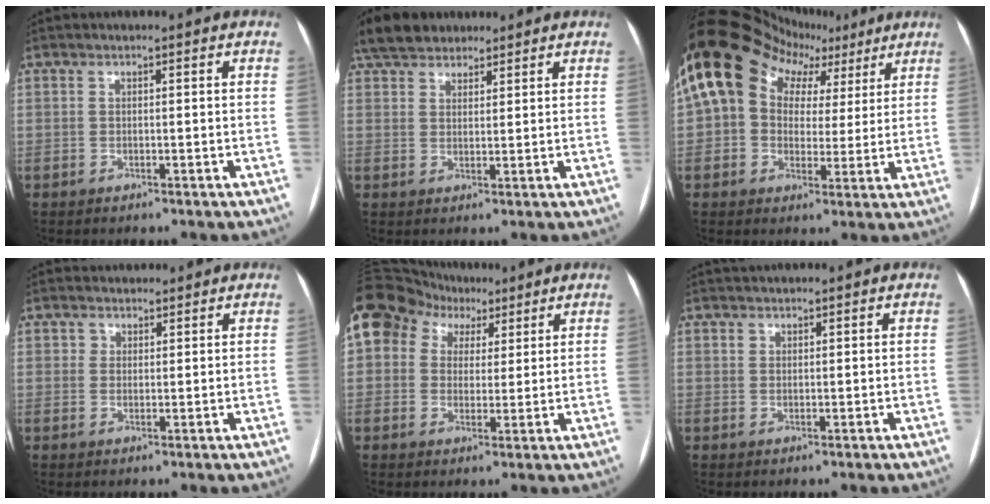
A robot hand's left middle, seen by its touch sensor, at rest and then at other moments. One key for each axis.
{"total": 8.1, "fx": 6.5, "fy": 3.8, "fz": 3.0, "tx": -0.054, "ty": 0.034, "tz": 0.118}
{"total": 18.0, "fx": 7.6, "fy": 13.5, "fz": 9.2, "tx": -0.170, "ty": 0.091, "tz": 0.126}
{"total": 2.5, "fx": 2.0, "fy": 1.5, "fz": -0.3, "tx": 0.017, "ty": 0.011, "tz": 0.027}
{"total": 21.2, "fx": 10.2, "fy": 16.3, "fz": 9.0, "tx": -0.257, "ty": 0.101, "tz": 0.191}
{"total": 1.9, "fx": 1.8, "fy": 0.6, "fz": 0.3, "tx": -0.002, "ty": 0.015, "tz": 0.032}